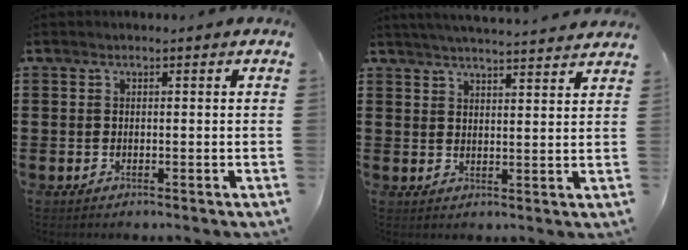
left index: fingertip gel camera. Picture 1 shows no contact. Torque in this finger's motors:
{"motor_torque": [0.84, -1.30, 0.06, 0.00]}